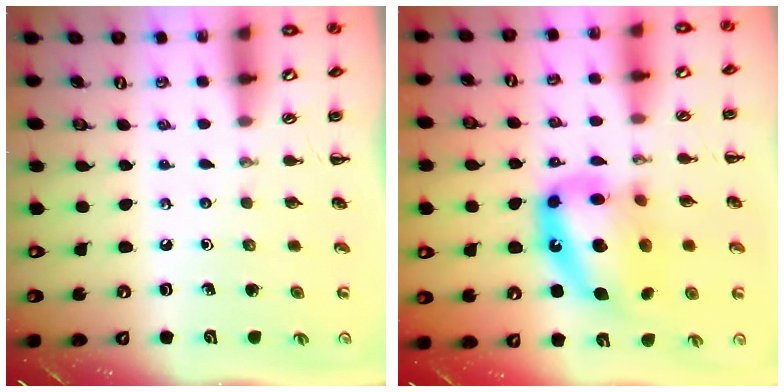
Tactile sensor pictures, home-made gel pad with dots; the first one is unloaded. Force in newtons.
{"total": 16.1, "press": 15.6, "slide": 4.2}